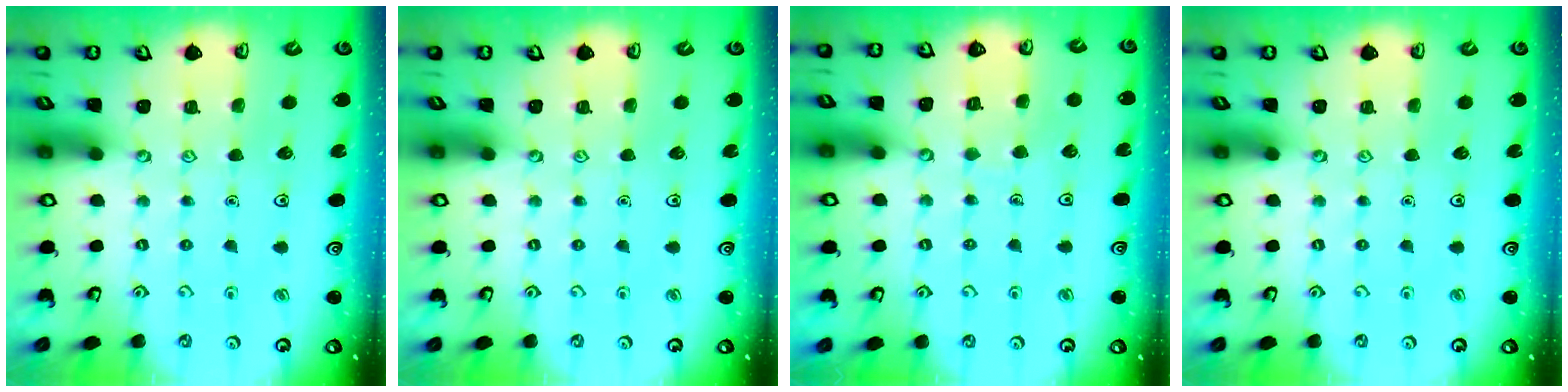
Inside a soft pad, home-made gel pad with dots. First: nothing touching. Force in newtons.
{"total": 0.0}
{"total": 4.0, "press": 3.9, "slide": 0.3}
{"total": 0.0}